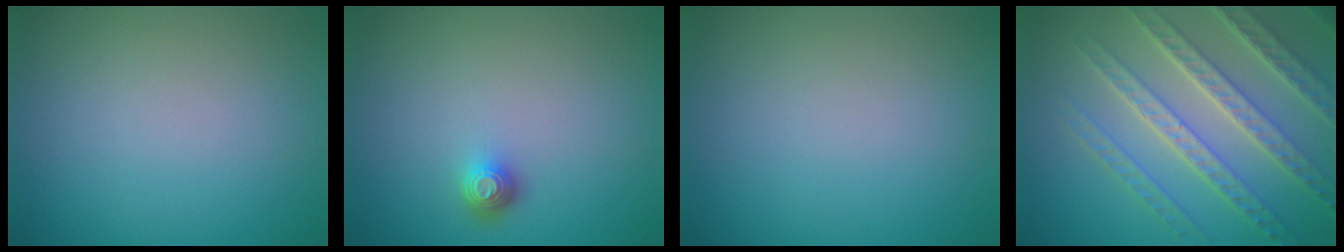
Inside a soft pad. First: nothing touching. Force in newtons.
{"total": 1.6, "press": 1.1, "slide": 1.0}
{"total": 0.0}
{"total": 7.7, "press": 5.6, "slide": 5.2}